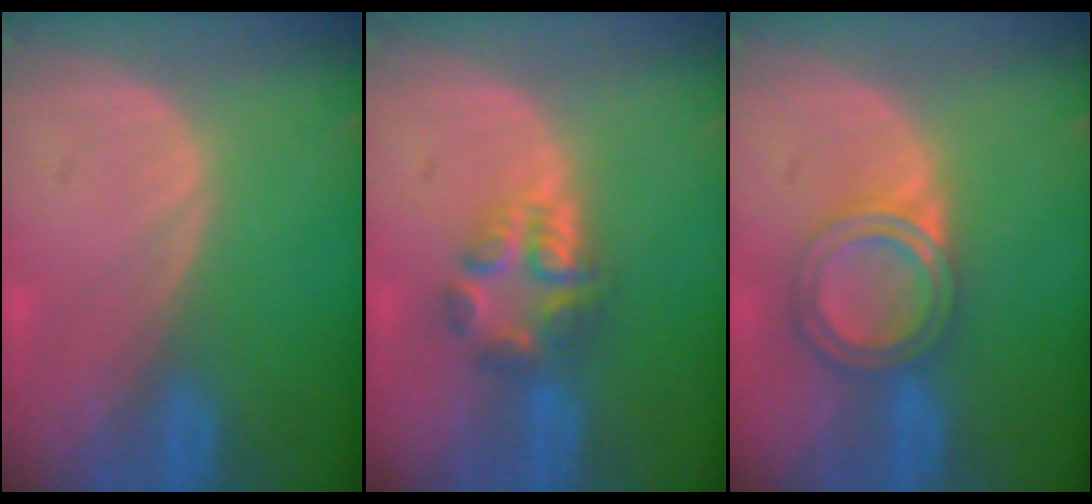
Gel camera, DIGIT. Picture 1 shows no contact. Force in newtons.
{"total": 6.0, "press": 5.3, "slide": 2.8}
{"total": 5.8, "press": 5.4, "slide": 2.3}